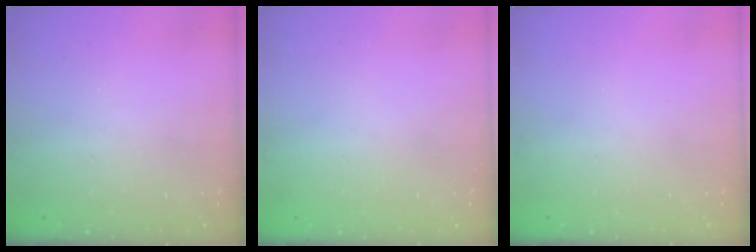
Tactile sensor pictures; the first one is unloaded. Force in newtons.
{"total": 0.8, "press": 0.8, "slide": 0.0}
{"total": 0.0}